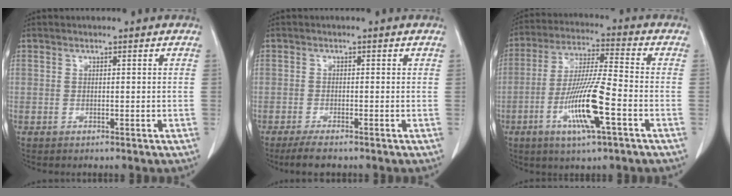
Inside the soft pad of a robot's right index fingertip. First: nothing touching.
{"total": 2.7, "force": [-2.1, 0.8, 1.5], "torque": [-0.036, -0.005, -0.035]}
{"total": 12.5, "force": [-4.6, 0.7, 11.7], "torque": [-0.229, -0.011, -0.086]}